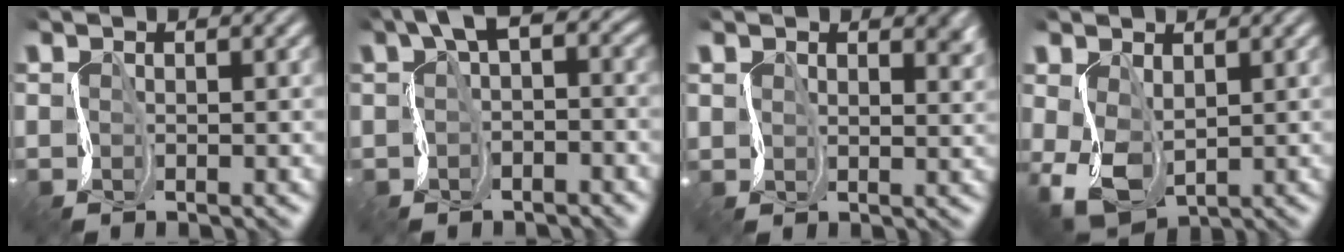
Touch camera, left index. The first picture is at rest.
{"total": 2.6, "force": [0.1, 1.4, 2.3], "torque": [-0.035, 0.014, 0.000]}
{"total": 1.8, "force": [1.3, 1.1, 0.5], "torque": [-0.016, -0.005, 0.030]}
{"total": 3.3, "force": [-0.6, 2.3, 2.2], "torque": [-0.076, -0.008, 0.000]}